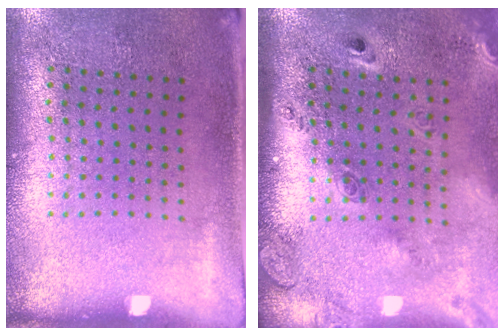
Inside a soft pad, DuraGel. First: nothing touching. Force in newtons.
{"total": 2.8, "press": 1.9, "slide": 2.0}